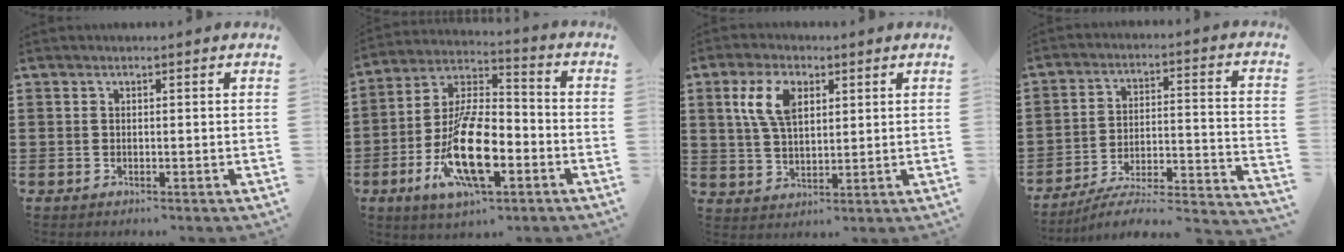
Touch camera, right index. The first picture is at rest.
{"total": 14.5, "force": [-5.6, 5.9, 11.9], "torque": [-0.256, 0.000, -0.106]}
{"total": 7.3, "force": [2.8, 3.9, 5.4], "torque": [-0.120, 0.014, 0.049]}
{"total": 4.6, "force": [-3.8, 0.7, 2.5], "torque": [-0.047, -0.018, -0.078]}